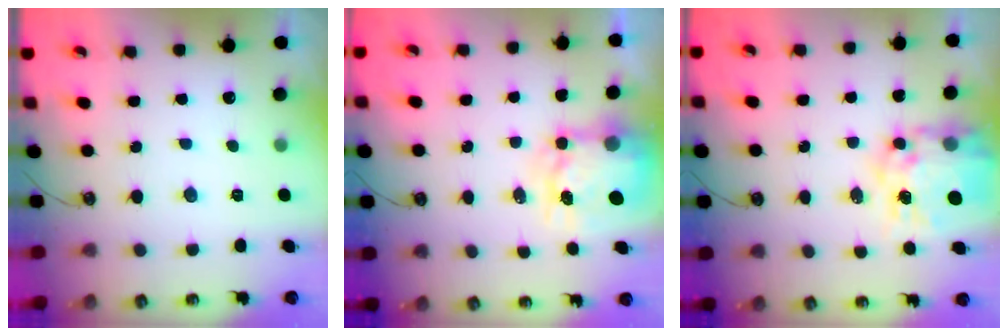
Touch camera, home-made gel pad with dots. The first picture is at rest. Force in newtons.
{"total": 7.0, "press": 7.0, "slide": 0.6}
{"total": 14.5, "press": 14.4, "slide": 1.4}